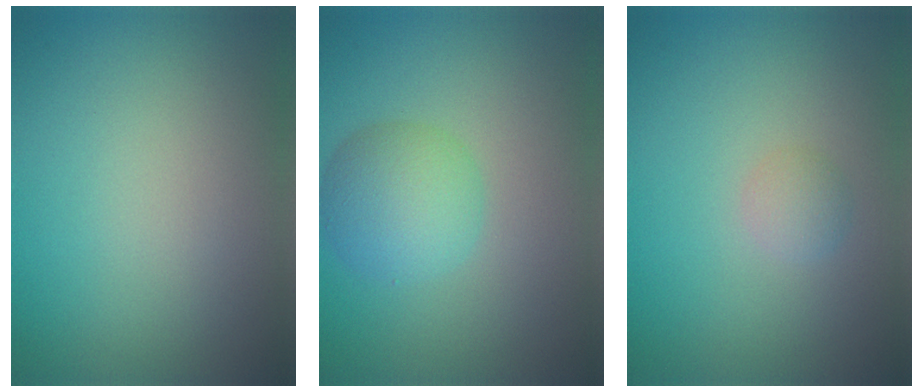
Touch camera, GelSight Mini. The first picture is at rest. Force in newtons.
{"total": 4.0, "press": 4.0, "slide": 0.0}
{"total": 1.1, "press": 1.1, "slide": 0.0}